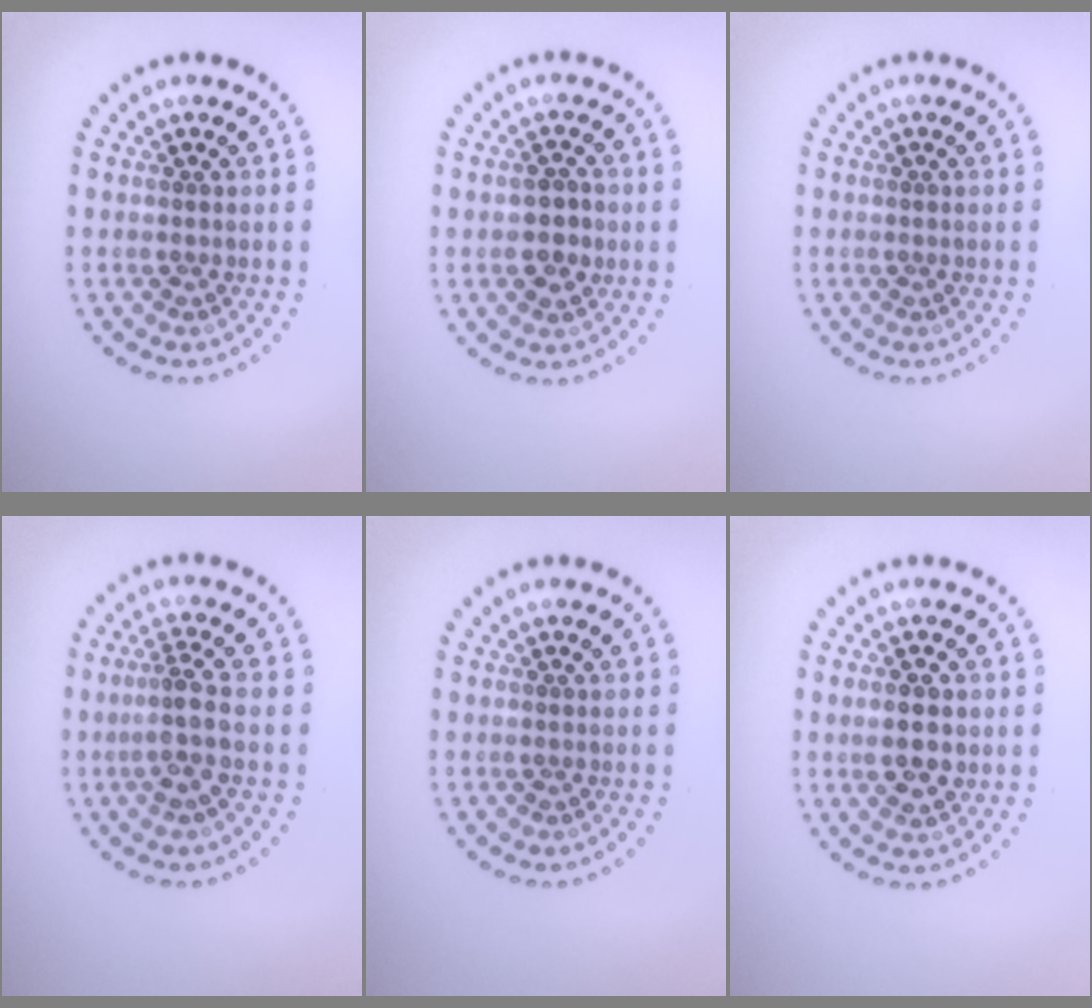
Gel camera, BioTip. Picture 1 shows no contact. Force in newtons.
{"total": 2.3, "press": 2.3, "slide": 0.3}
{"total": 0.0}
{"total": 2.6, "press": 2.0, "slide": 1.7}
{"total": 0.0}
{"total": 2.8, "press": 2.8, "slide": 0.2}